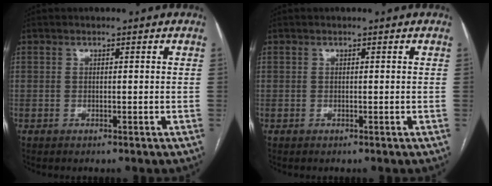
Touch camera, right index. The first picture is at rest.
{"total": 0.0}